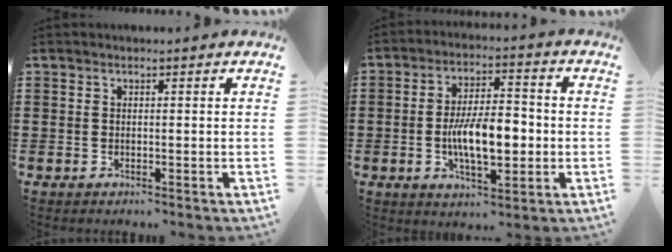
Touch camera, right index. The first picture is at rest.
{"total": 9.4, "force": [-1.5, 4.2, 8.3], "torque": [-0.150, 0.000, -0.032]}